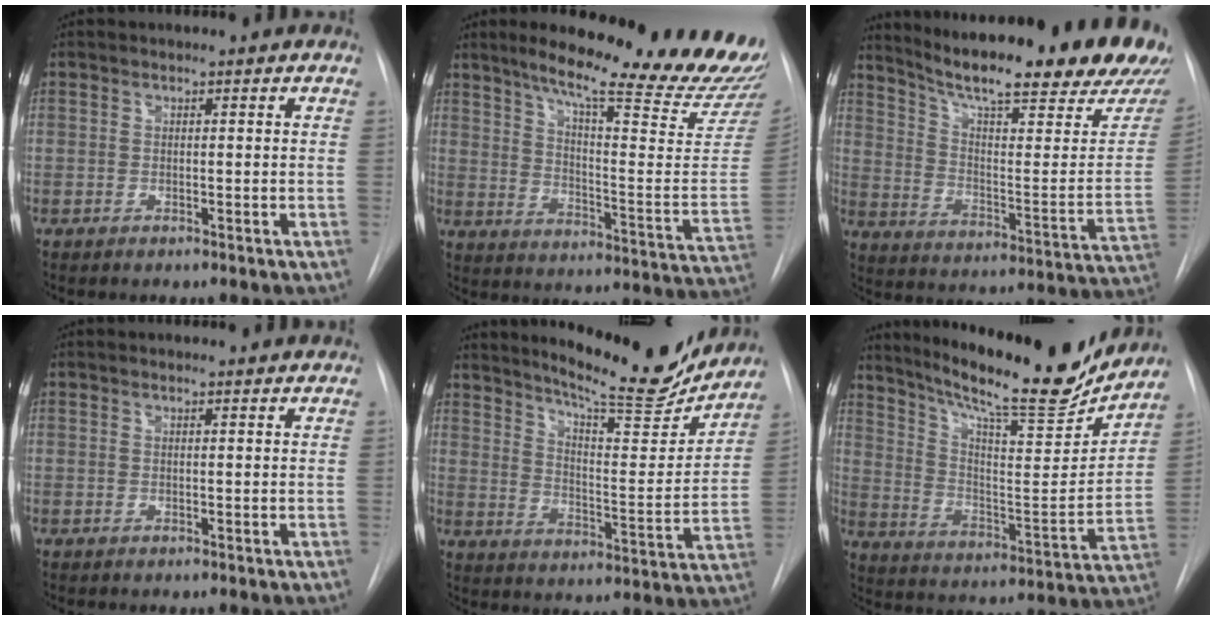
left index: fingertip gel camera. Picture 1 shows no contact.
{"total": 27.7, "force": [23.2, 2.5, 14.9], "torque": [-0.207, -0.094, 0.296]}
{"total": 28.8, "force": [24.0, 3.1, 15.7], "torque": [-0.245, -0.080, 0.316]}
{"total": 1.0, "force": [1.0, 0.1, 0.4], "torque": [-0.010, 0.013, 0.015]}
{"total": 17.8, "force": [16.3, 2.0, 6.9], "torque": [-0.107, -0.047, 0.227]}
{"total": 21.9, "force": [19.1, 2.7, 10.3], "torque": [-0.175, -0.039, 0.283]}